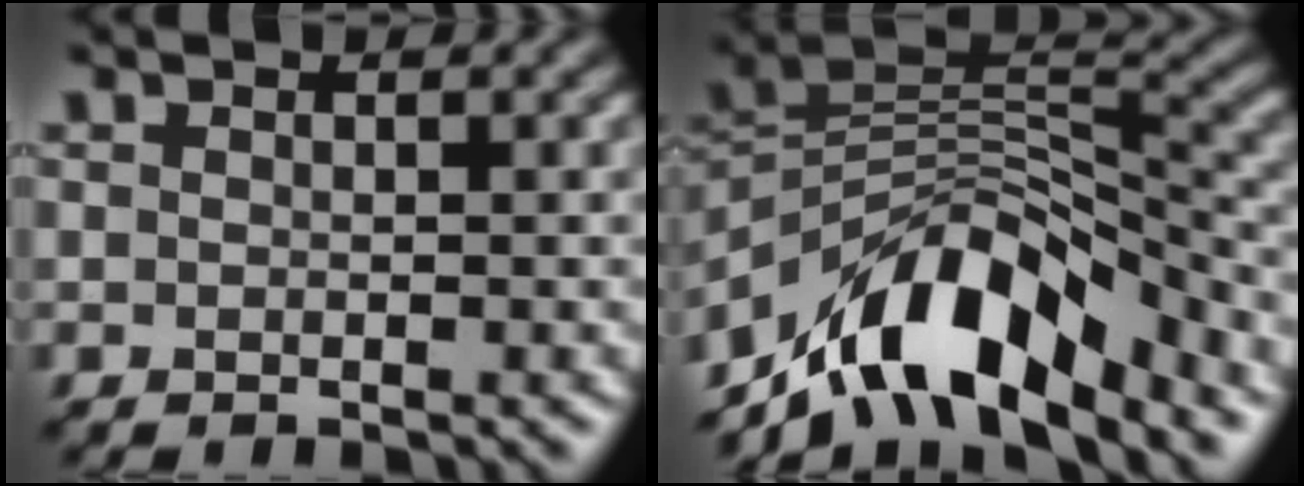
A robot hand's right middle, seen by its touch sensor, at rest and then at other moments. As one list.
[{"total": 10.8, "force": [-7.8, 4.1, 6.3], "torque": [-0.095, 0.008, -0.151]}]